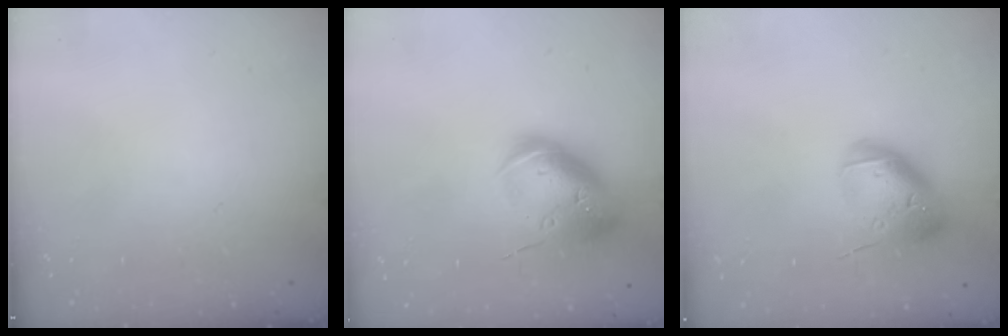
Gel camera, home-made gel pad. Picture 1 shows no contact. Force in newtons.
{"total": 20.1, "press": 19.9, "slide": 2.9}
{"total": 15.8, "press": 15.7, "slide": 2.4}